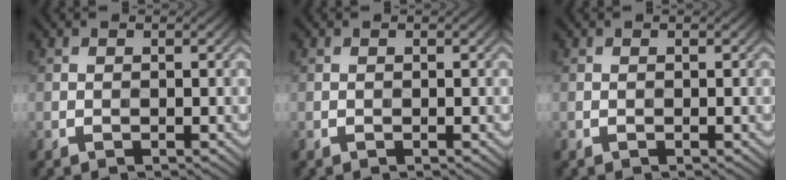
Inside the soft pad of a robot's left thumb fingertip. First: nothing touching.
{"total": 0.0}
{"total": 0.0}